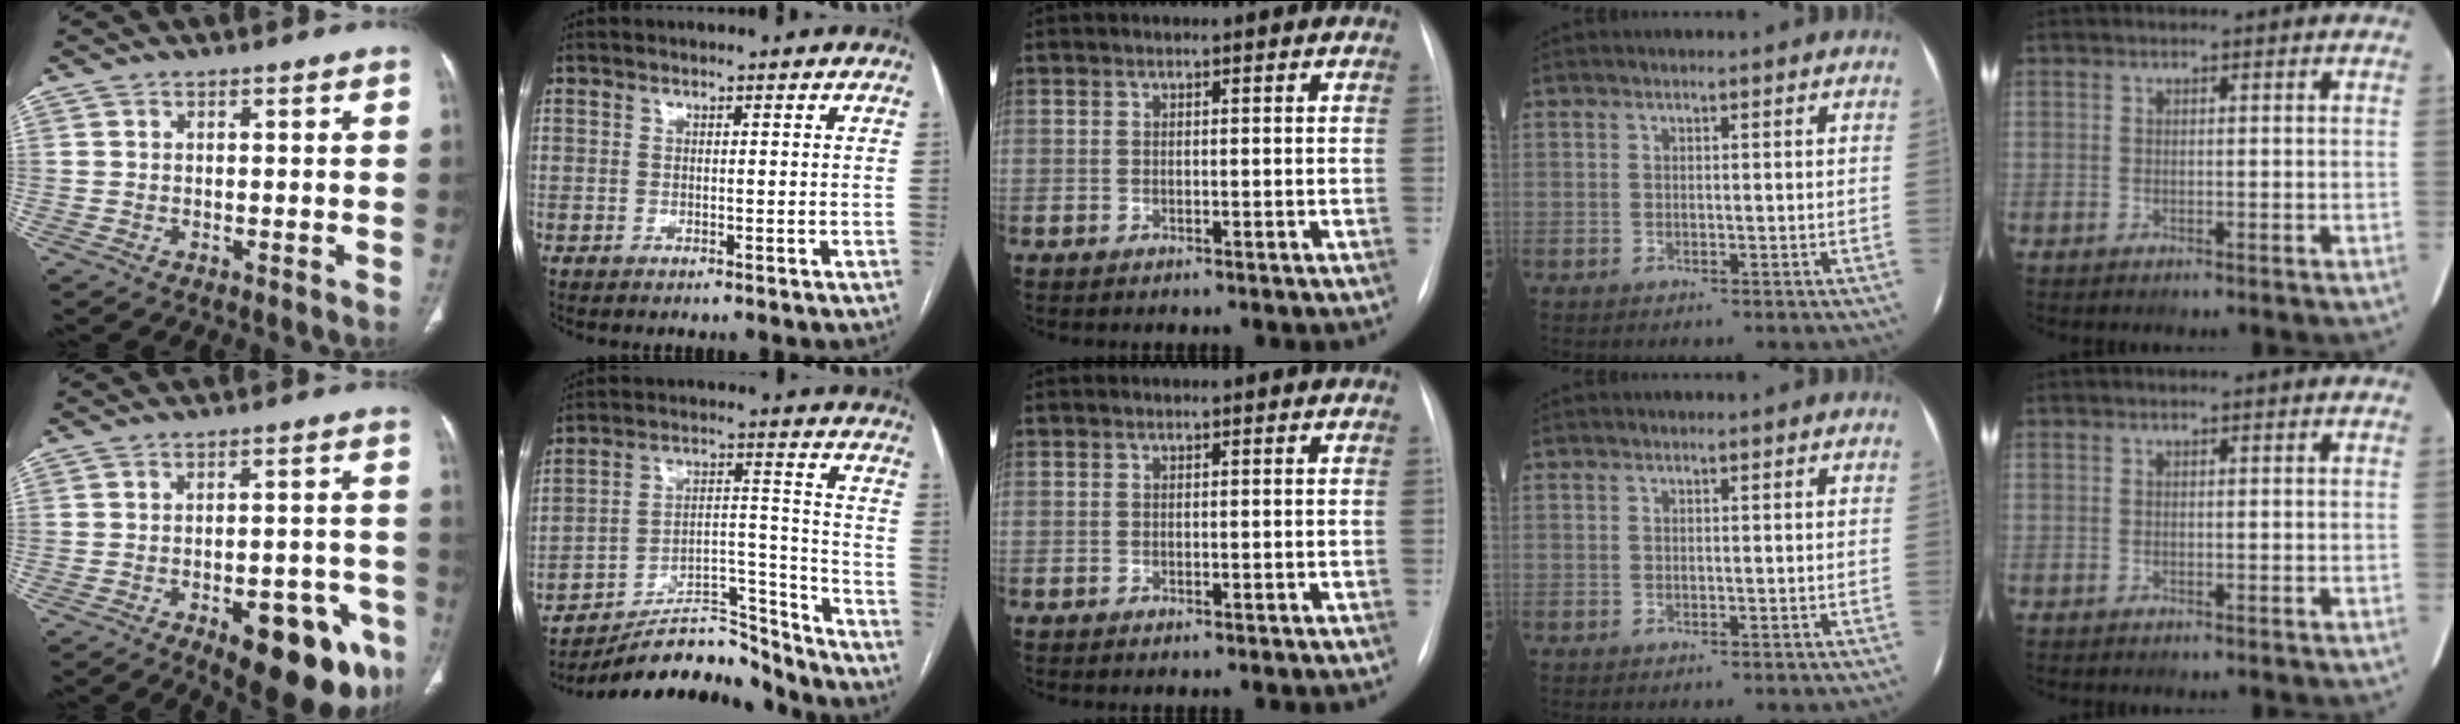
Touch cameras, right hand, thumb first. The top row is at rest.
{"thumb": {"total": 17.7, "force": [-8.5, 7.3, 13.7], "torque": [-0.120, 0.035, -0.097]}, "index": {"total": 16.4, "force": [-15.7, 3.2, 3.3], "torque": [-0.045, 0.049, -0.249]}}